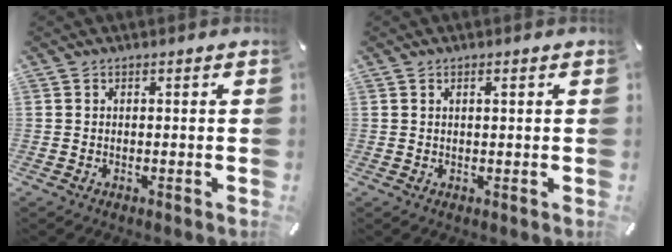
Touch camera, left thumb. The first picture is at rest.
{"total": 1.1, "force": [0.4, 0.2, 1.0], "torque": [-0.020, 0.001, 0.006]}